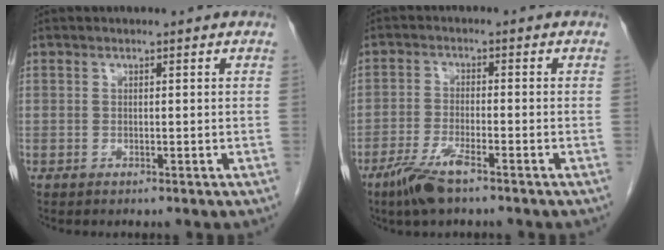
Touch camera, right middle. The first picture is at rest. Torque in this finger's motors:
{"motor_torque": [0.92, -1.04, 0.26, 0.11]}